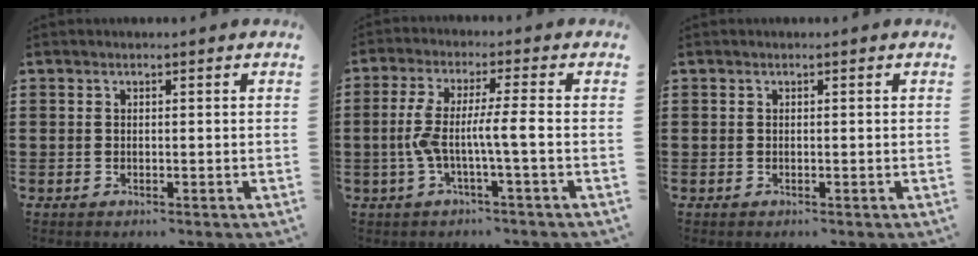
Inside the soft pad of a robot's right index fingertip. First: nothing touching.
{"total": 6.4, "force": [-1.4, 0.0, 6.2], "torque": [-0.134, -0.011, -0.037]}
{"total": 0.0}